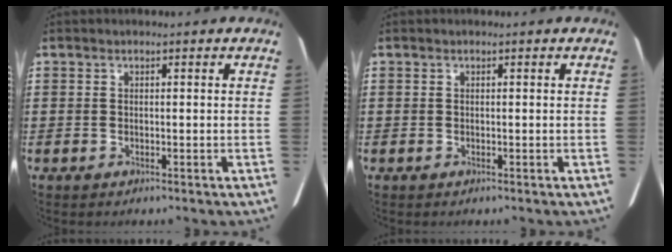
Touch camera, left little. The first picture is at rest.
{"total": 0.0}